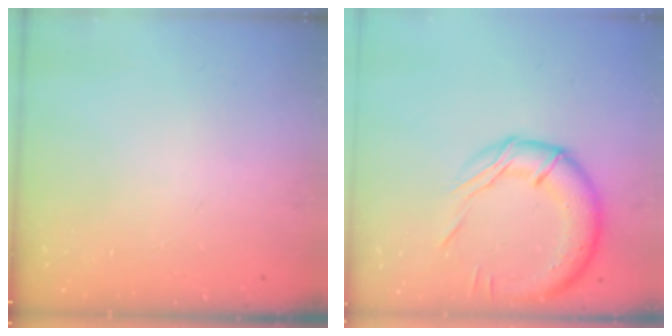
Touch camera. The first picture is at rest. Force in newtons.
{"total": 17.1, "press": 17.0, "slide": 1.9}